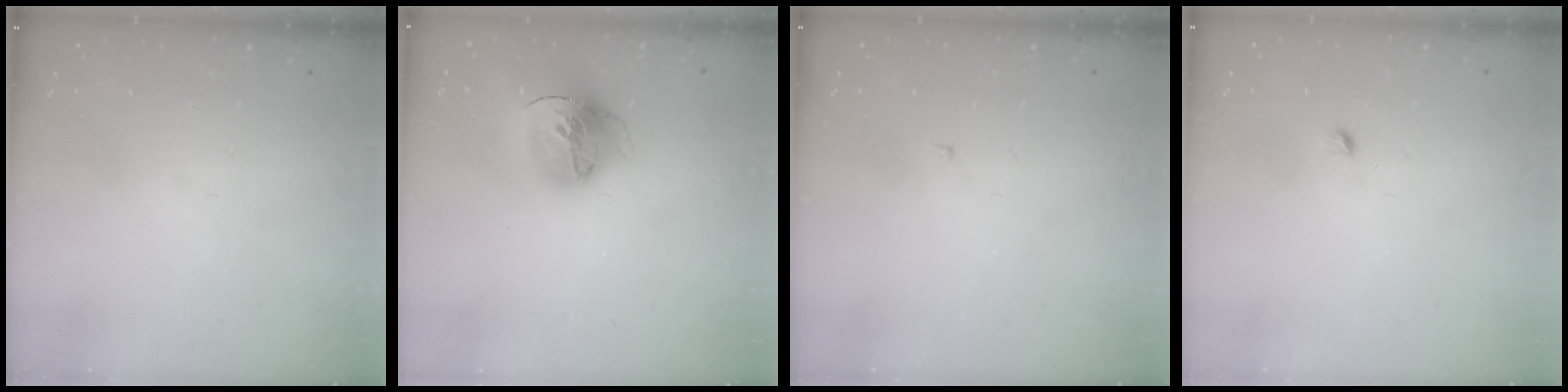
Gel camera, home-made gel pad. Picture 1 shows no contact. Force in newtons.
{"total": 16.7, "press": 16.6, "slide": 1.8}
{"total": 1.4, "press": 1.3, "slide": 0.1}
{"total": 2.9, "press": 2.9, "slide": 0.4}